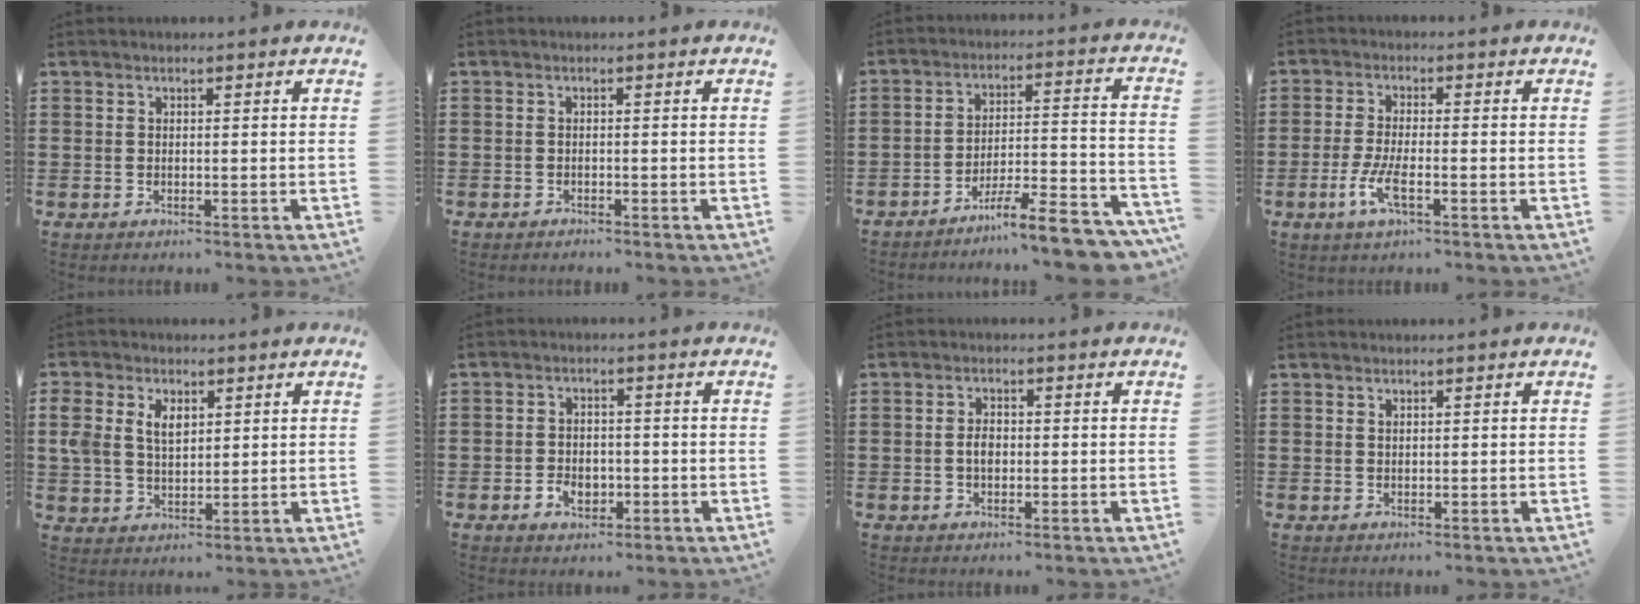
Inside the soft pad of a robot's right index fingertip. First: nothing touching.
{"total": 0.8, "force": [-0.8, 0.1, 0.0], "torque": [-0.001, 0.000, -0.016]}
{"total": 9.4, "force": [-7.9, 0.7, 4.9], "torque": [-0.067, 0.014, -0.149]}
{"total": 5.1, "force": [-2.0, 1.3, 4.5], "torque": [-0.100, -0.010, -0.042]}
{"total": 5.3, "force": [2.0, 3.8, 3.2], "torque": [-0.083, 0.011, 0.033]}
{"total": 3.5, "force": [-1.4, 2.5, 2.0], "torque": [-0.040, 0.004, -0.025]}
{"total": 2.3, "force": [-0.2, 1.4, 1.8], "torque": [-0.036, 0.005, -0.005]}
{"total": 0.7, "force": [0.4, 0.4, 0.2], "torque": [-0.006, 0.002, 0.009]}